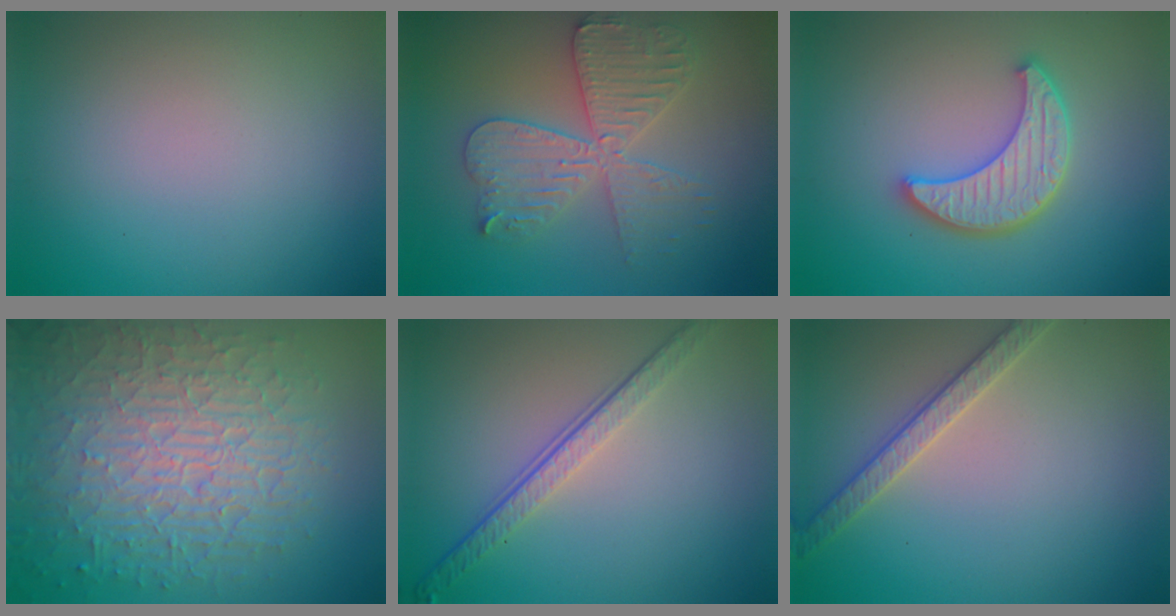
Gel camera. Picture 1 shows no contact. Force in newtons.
{"total": 5.5, "press": 5.5, "slide": 0.8}
{"total": 4.8, "press": 4.0, "slide": 2.7}
{"total": 10.5, "press": 6.7, "slide": 8.1}
{"total": 3.9, "press": 2.7, "slide": 2.8}
{"total": 2.7, "press": 2.7, "slide": 0.1}